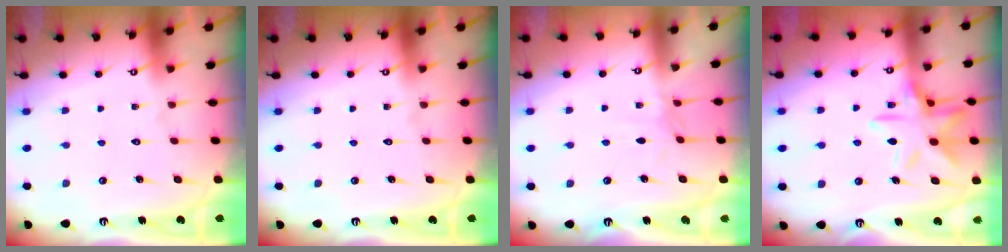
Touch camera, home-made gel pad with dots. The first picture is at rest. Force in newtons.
{"total": 0.0}
{"total": 2.1, "press": 2.1, "slide": 0.5}
{"total": 12.4, "press": 12.4, "slide": 0.4}